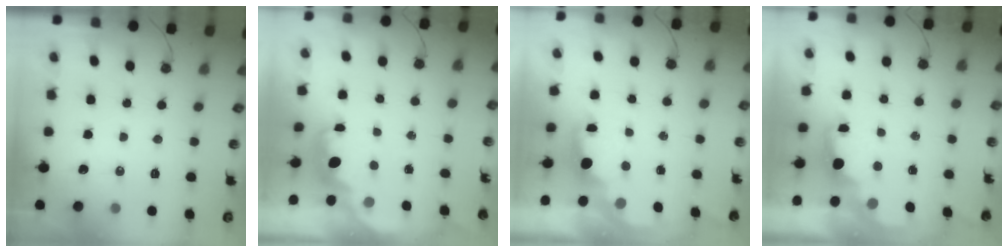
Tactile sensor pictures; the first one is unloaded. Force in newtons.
{"total": 2.3, "press": 2.2, "slide": 0.6}
{"total": 1.6, "press": 1.4, "slide": 0.8}
{"total": 1.9, "press": 1.7, "slide": 0.8}